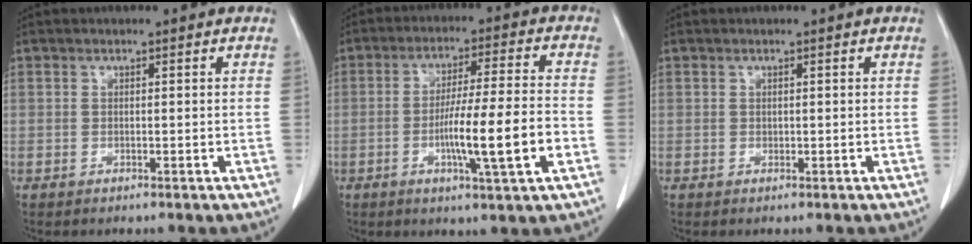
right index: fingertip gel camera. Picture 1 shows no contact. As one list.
[{"total": 11.7, "force": [-3.4, -0.2, 11.2], "torque": [-0.193, -0.005, -0.059]}, {"total": 0.0}]